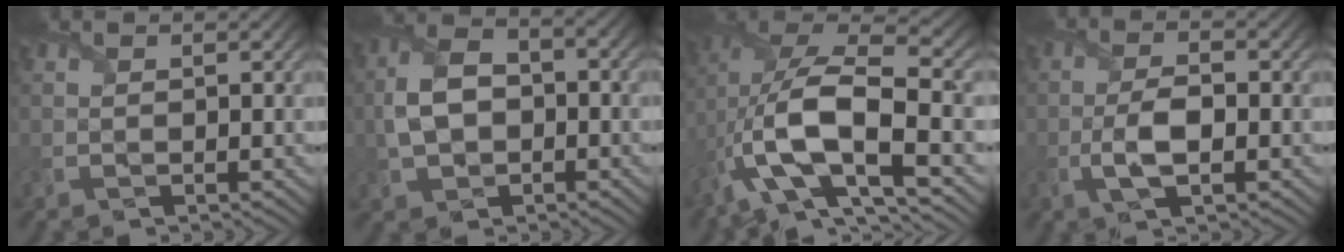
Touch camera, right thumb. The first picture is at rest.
{"total": 7.2, "force": [-1.0, 4.9, 5.2], "torque": [-0.115, 0.004, -0.024]}
{"total": 16.5, "force": [-4.1, 7.1, 14.3], "torque": [-0.298, -0.010, -0.068]}
{"total": 4.4, "force": [-1.4, 1.7, 3.8], "torque": [-0.083, -0.001, -0.033]}